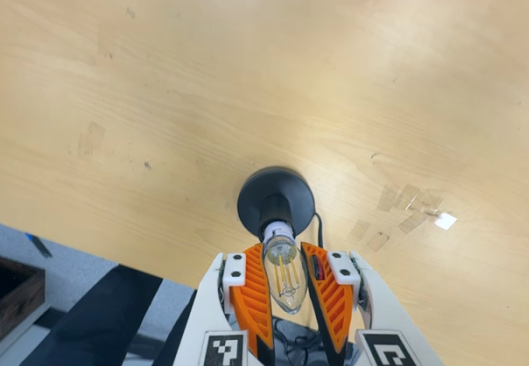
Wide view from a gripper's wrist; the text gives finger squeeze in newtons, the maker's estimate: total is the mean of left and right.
{"total": 14.2, "left": 14.5, "right": 13.9}